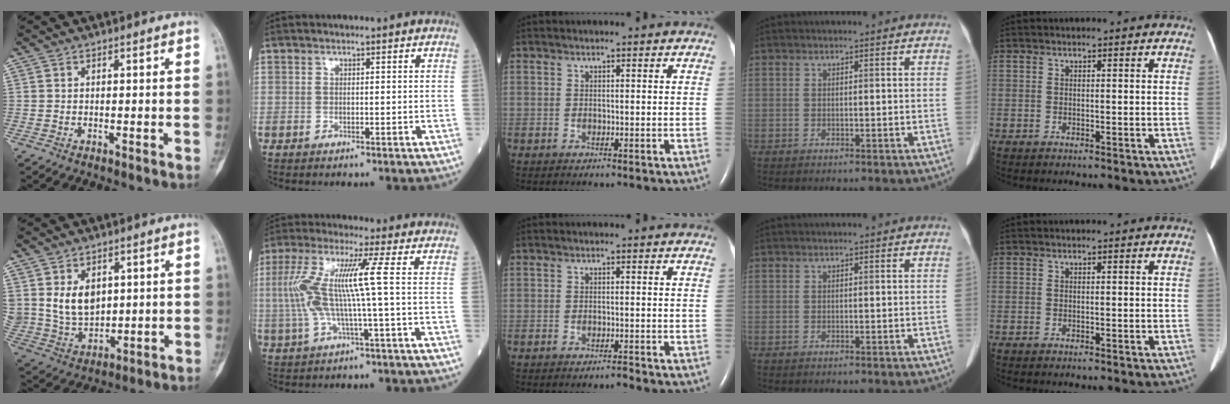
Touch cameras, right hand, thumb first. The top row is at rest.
{"thumb": {"total": 9.2, "force": [3.0, 6.6, 5.7], "torque": [-0.082, -0.016, 0.079]}, "index": {"total": 10.5, "force": [0.4, -0.4, 10.4], "torque": [-0.226, 0.017, 0.005]}, "middle": {"total": 0.8, "force": [-0.7, -0.1, 0.3], "torque": [-0.005, -0.001, -0.011]}}